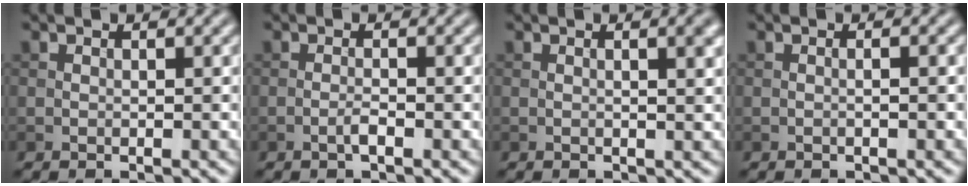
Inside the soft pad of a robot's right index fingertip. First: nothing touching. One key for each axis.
{"total": 1.1, "fx": -0.6, "fy": 0.1, "fz": 0.9, "tx": -0.017, "ty": 0.002, "tz": -0.012}
{"total": 2.5, "fx": 0.5, "fy": 0.8, "fz": 2.3, "tx": -0.020, "ty": 0.006, "tz": 0.002}
{"total": 1.0, "fx": 0.0, "fy": 0.3, "fz": 1.0, "tx": -0.009, "ty": -0.007, "tz": -0.003}